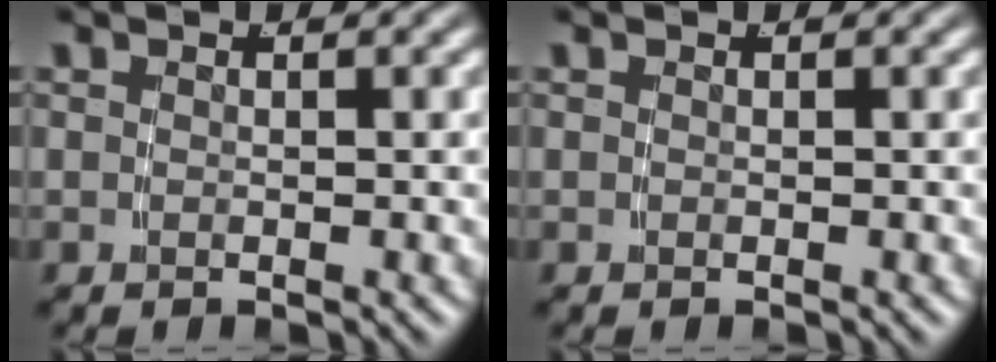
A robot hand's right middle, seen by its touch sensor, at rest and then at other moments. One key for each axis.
{"total": 0.0}